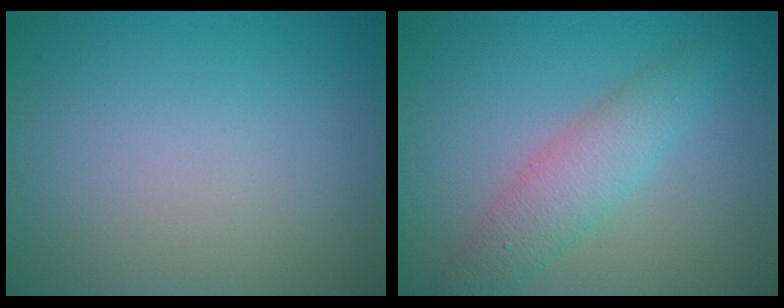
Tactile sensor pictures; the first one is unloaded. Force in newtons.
{"total": 3.7, "press": 3.7, "slide": 0.1}